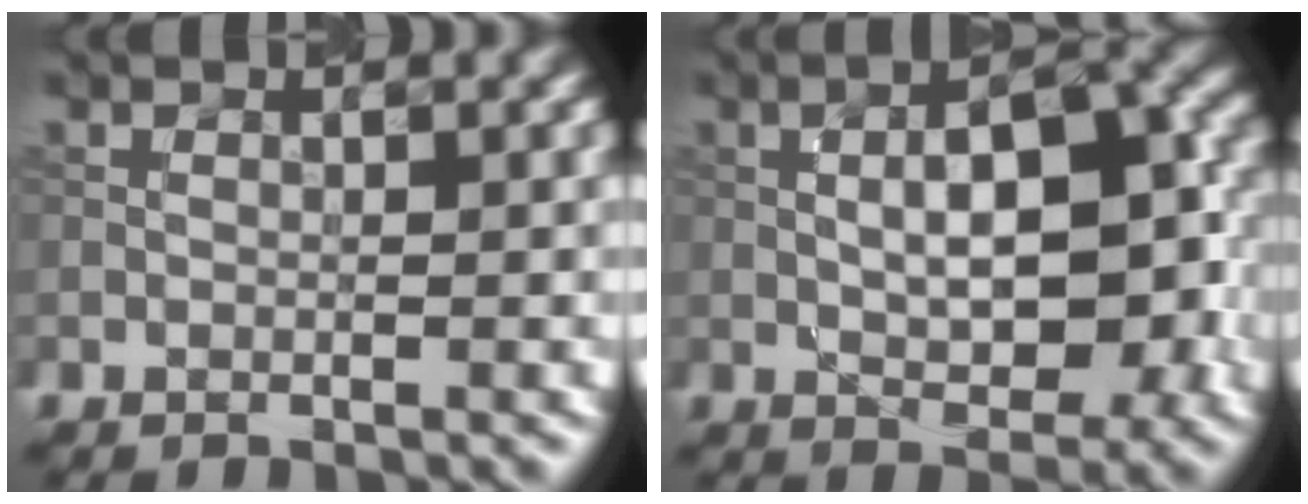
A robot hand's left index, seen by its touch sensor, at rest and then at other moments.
{"total": 8.7, "force": [0.0, 3.8, 7.8], "torque": [-0.110, 0.011, 0.000]}